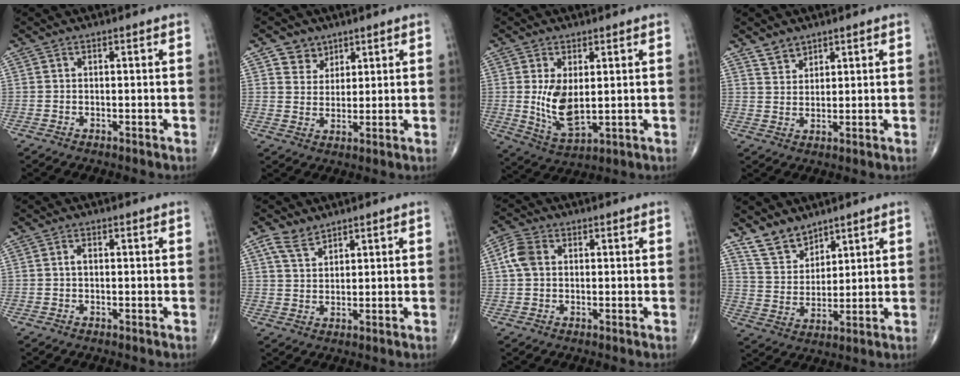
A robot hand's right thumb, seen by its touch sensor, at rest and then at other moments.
{"total": 4.7, "force": [3.0, 3.6, 0.5], "torque": [0.013, -0.021, 0.054]}
{"total": 8.5, "force": [0.9, 4.3, 7.3], "torque": [-0.130, -0.023, 0.032]}
{"total": 3.4, "force": [2.8, 1.9, 0.6], "torque": [0.007, -0.018, 0.052]}
{"total": 0.9, "force": [0.0, 0.5, 0.7], "torque": [-0.011, 0.004, -0.001]}
{"total": 4.3, "force": [3.2, 2.2, 1.8], "torque": [-0.029, -0.014, 0.067]}
{"total": 4.7, "force": [0.9, 3.4, 3.1], "torque": [-0.067, 0.012, 0.012]}
{"total": 7.7, "force": [6.2, 4.0, 2.1], "torque": [-0.020, -0.041, 0.131]}